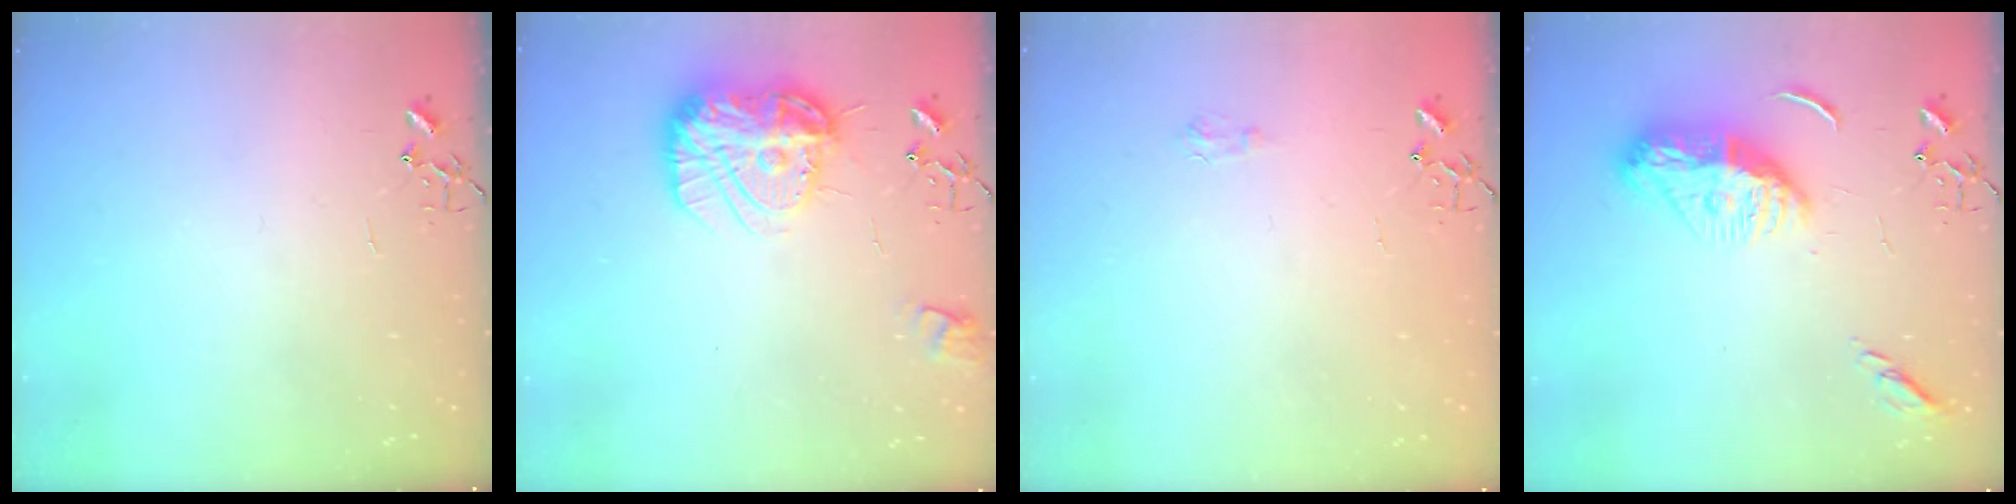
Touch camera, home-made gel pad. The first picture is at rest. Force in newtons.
{"total": 15.4, "press": 15.4, "slide": 1.3}
{"total": 4.8, "press": 4.8, "slide": 0.7}
{"total": 13.1, "press": 13.0, "slide": 1.1}